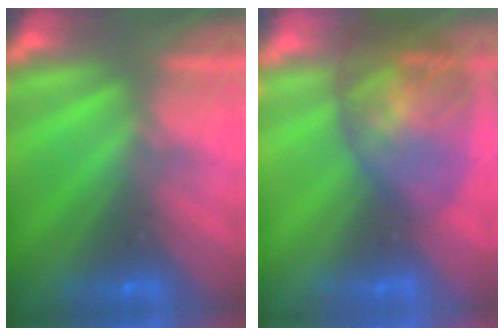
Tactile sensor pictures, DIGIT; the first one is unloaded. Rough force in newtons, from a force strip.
{"total": 5.9}